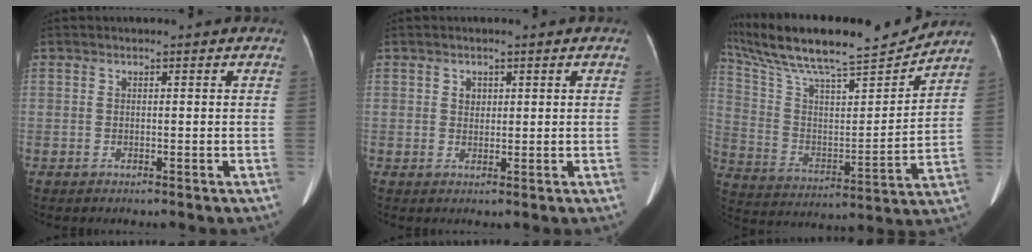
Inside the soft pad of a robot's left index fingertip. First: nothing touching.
{"total": 1.3, "force": [0.4, 1.1, 0.5], "torque": [-0.009, 0.000, 0.007]}
{"total": 22.3, "force": [19.8, 2.7, 10.0], "torque": [-0.199, 0.007, 0.328]}